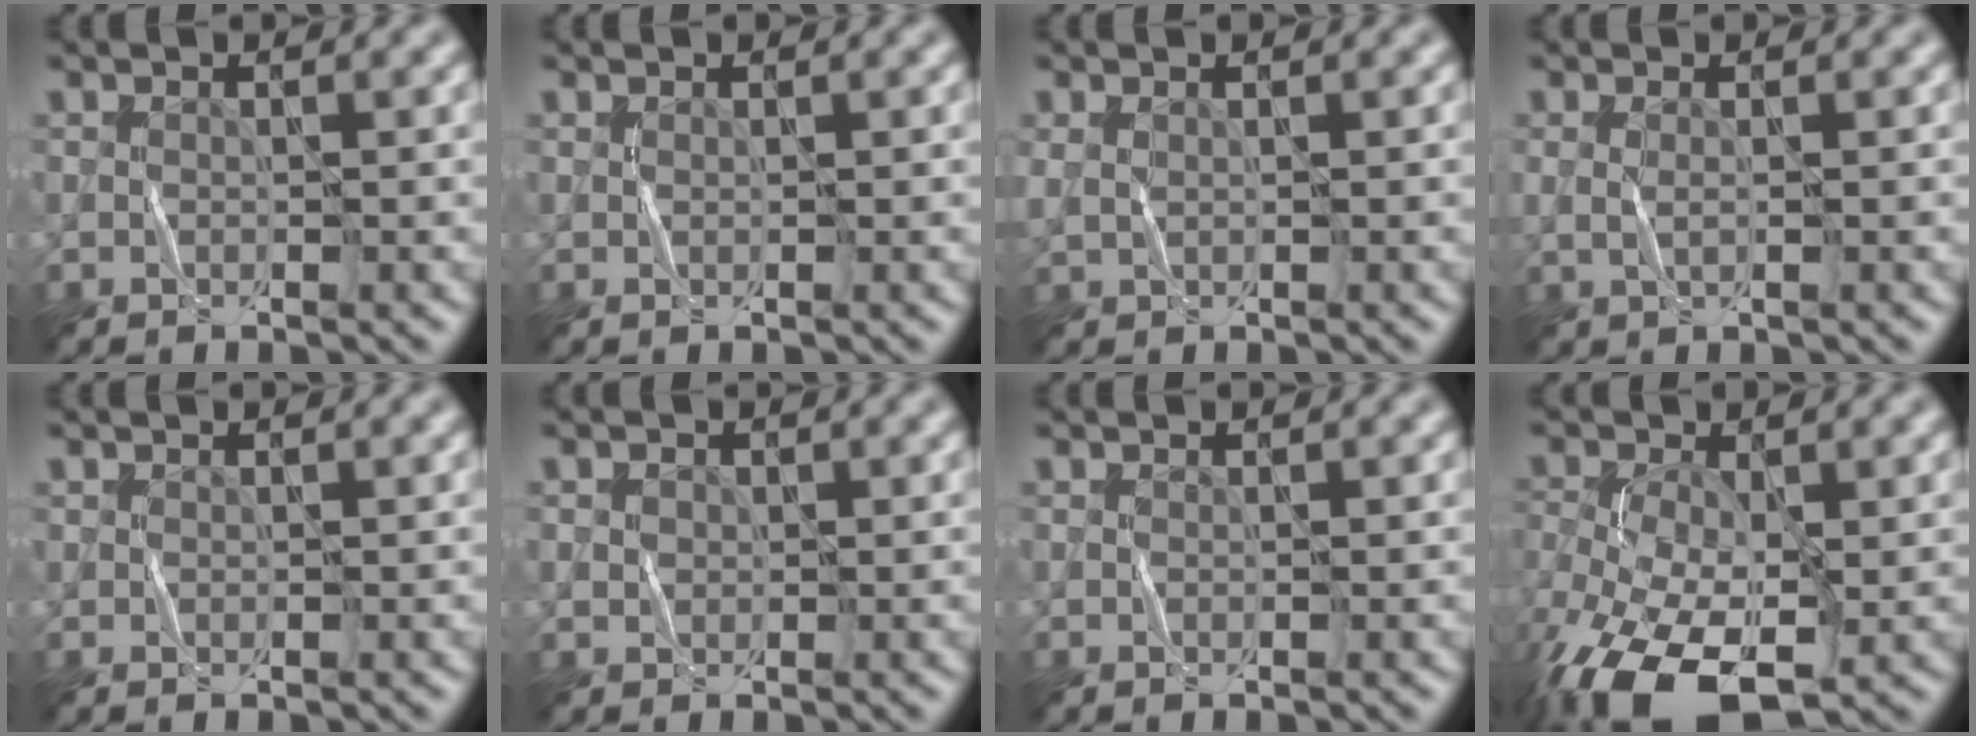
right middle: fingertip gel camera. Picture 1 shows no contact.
{"total": 0.0}
{"total": 1.1, "force": [0.5, 0.6, 0.8], "torque": [-0.025, 0.001, 0.013]}
{"total": 1.1, "force": [0.2, 0.3, 1.1], "torque": [-0.025, -0.002, 0.005]}
{"total": 0.0}
{"total": 1.0, "force": [0.1, 0.9, 0.4], "torque": [-0.004, 0.000, 0.001]}
{"total": 0.0}
{"total": 10.9, "force": [-4.7, 5.9, 7.9], "torque": [-0.175, -0.038, -0.082]}